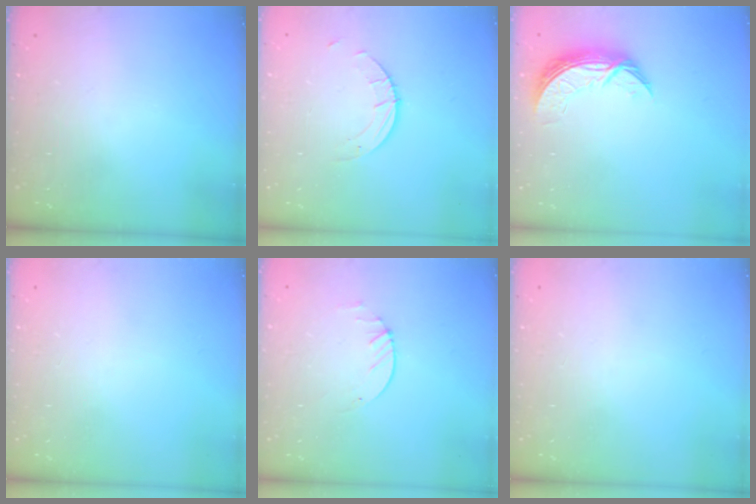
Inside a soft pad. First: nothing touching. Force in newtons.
{"total": 2.6, "press": 2.6, "slide": 0.3}
{"total": 9.0, "press": 8.9, "slide": 0.6}
{"total": 0.0}
{"total": 2.0, "press": 2.0, "slide": 0.2}
{"total": 0.0}